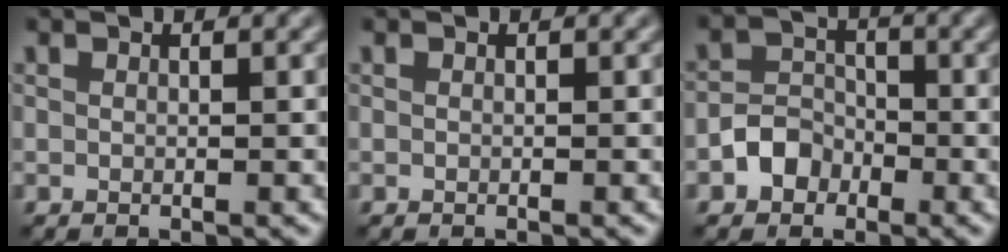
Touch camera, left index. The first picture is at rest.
{"total": 0.0}
{"total": 2.7, "force": [-1.8, 2.0, 0.5], "torque": [-0.008, 0.011, -0.033]}